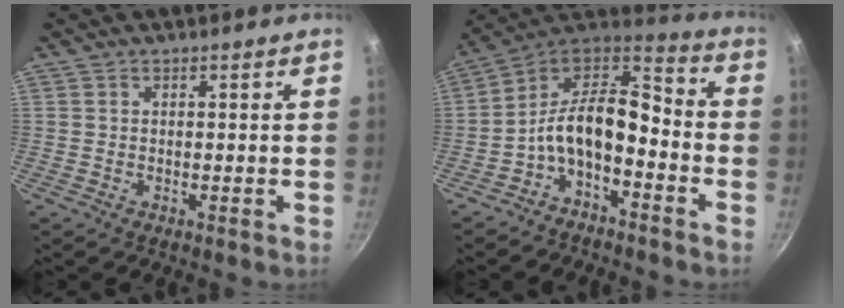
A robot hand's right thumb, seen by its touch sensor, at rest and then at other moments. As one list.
[{"total": 12.5, "force": [-4.3, 6.6, 9.7], "torque": [-0.148, 0.096, -0.084]}]